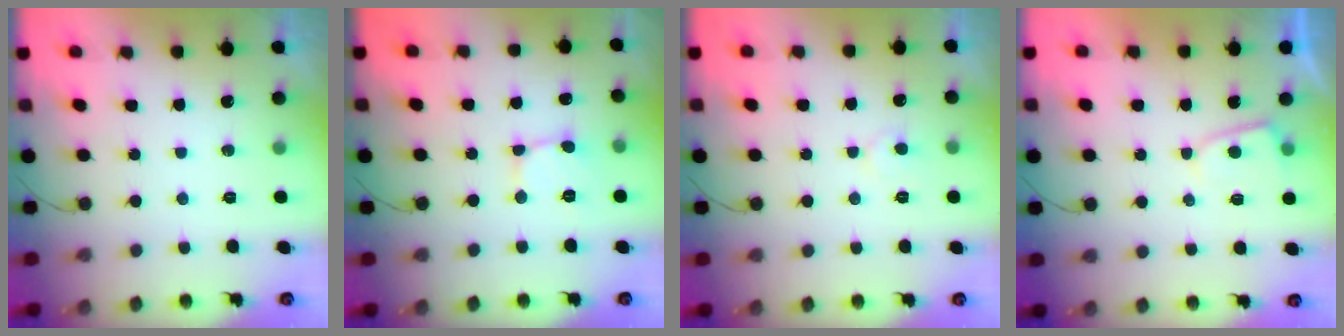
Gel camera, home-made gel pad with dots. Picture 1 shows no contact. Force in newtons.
{"total": 2.2, "press": 2.2, "slide": 0.1}
{"total": 4.7, "press": 4.7, "slide": 0.4}
{"total": 3.0, "press": 2.9, "slide": 0.3}